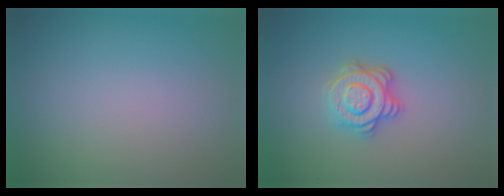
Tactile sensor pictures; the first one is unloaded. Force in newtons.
{"total": 3.5, "press": 3.0, "slide": 1.9}